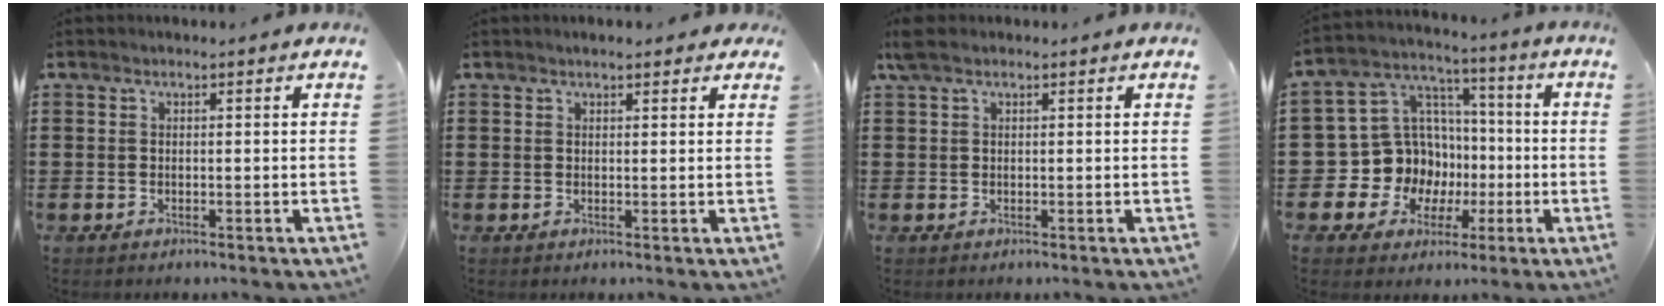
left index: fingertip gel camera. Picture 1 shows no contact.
{"total": 1.5, "force": [1.3, 0.5, 0.6], "torque": [-0.015, 0.006, 0.023]}
{"total": 1.7, "force": [1.1, 0.7, 1.1], "torque": [-0.024, 0.003, 0.021]}
{"total": 11.2, "force": [-1.4, 10.8, 2.5], "torque": [-0.099, -0.005, -0.014]}